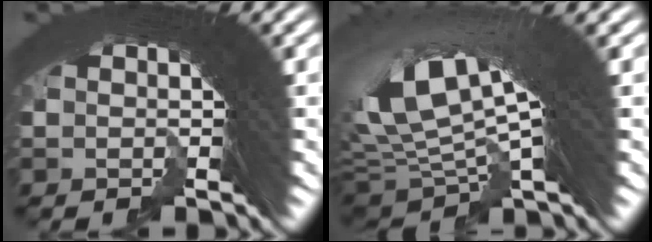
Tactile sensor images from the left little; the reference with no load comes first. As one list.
[{"total": 7.7, "force": [4.1, 3.7, 5.3], "torque": [-0.117, 0.012, 0.073]}]